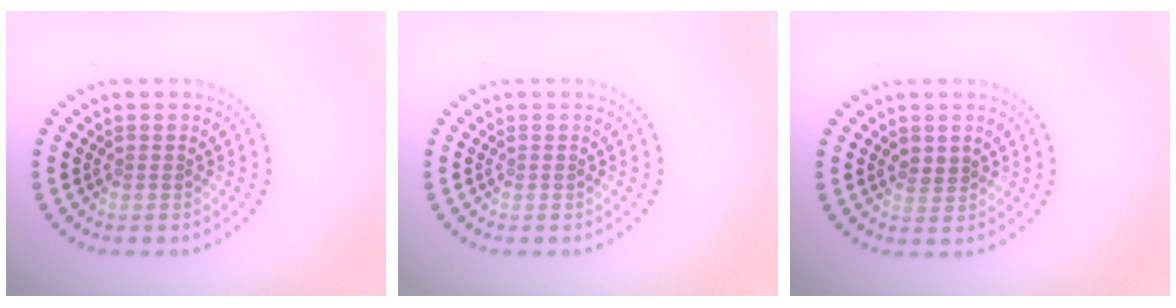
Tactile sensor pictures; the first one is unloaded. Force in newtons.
{"total": 0.0}
{"total": 1.1, "press": 1.0, "slide": 0.4}